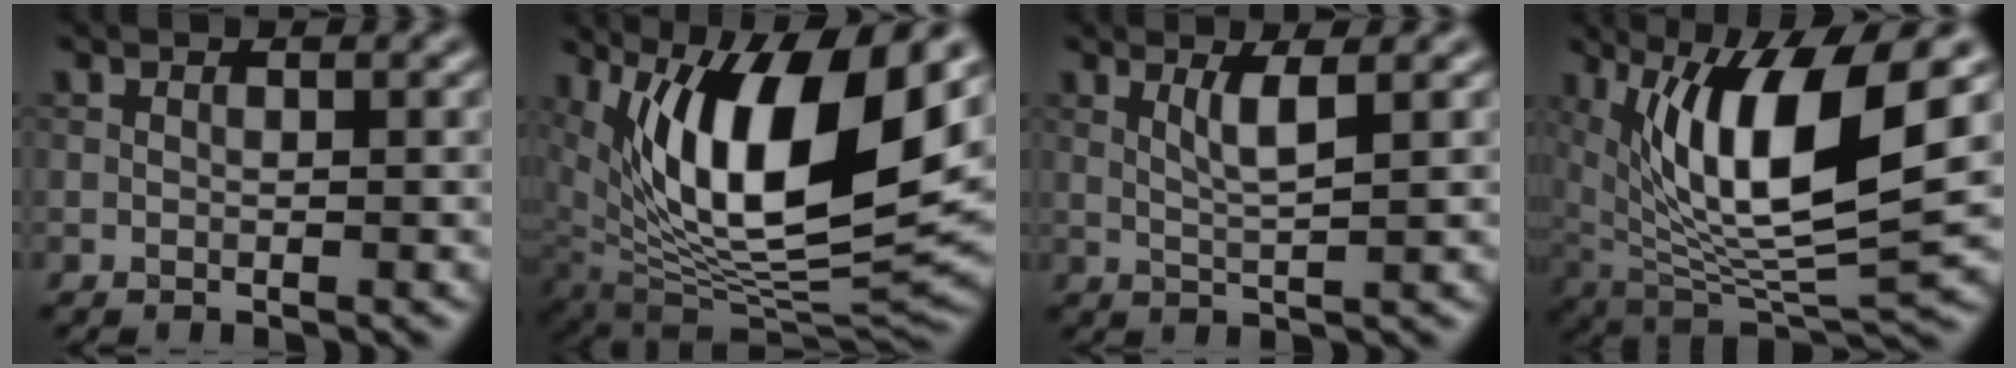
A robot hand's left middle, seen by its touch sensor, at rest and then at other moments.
{"total": 14.7, "force": [4.9, 5.7, 12.7], "torque": [-0.203, -0.011, 0.087]}
{"total": 2.3, "force": [0.8, 0.2, 2.2], "torque": [-0.044, -0.003, 0.017]}
{"total": 11.7, "force": [3.6, 3.3, 10.7], "torque": [-0.189, -0.009, 0.072]}